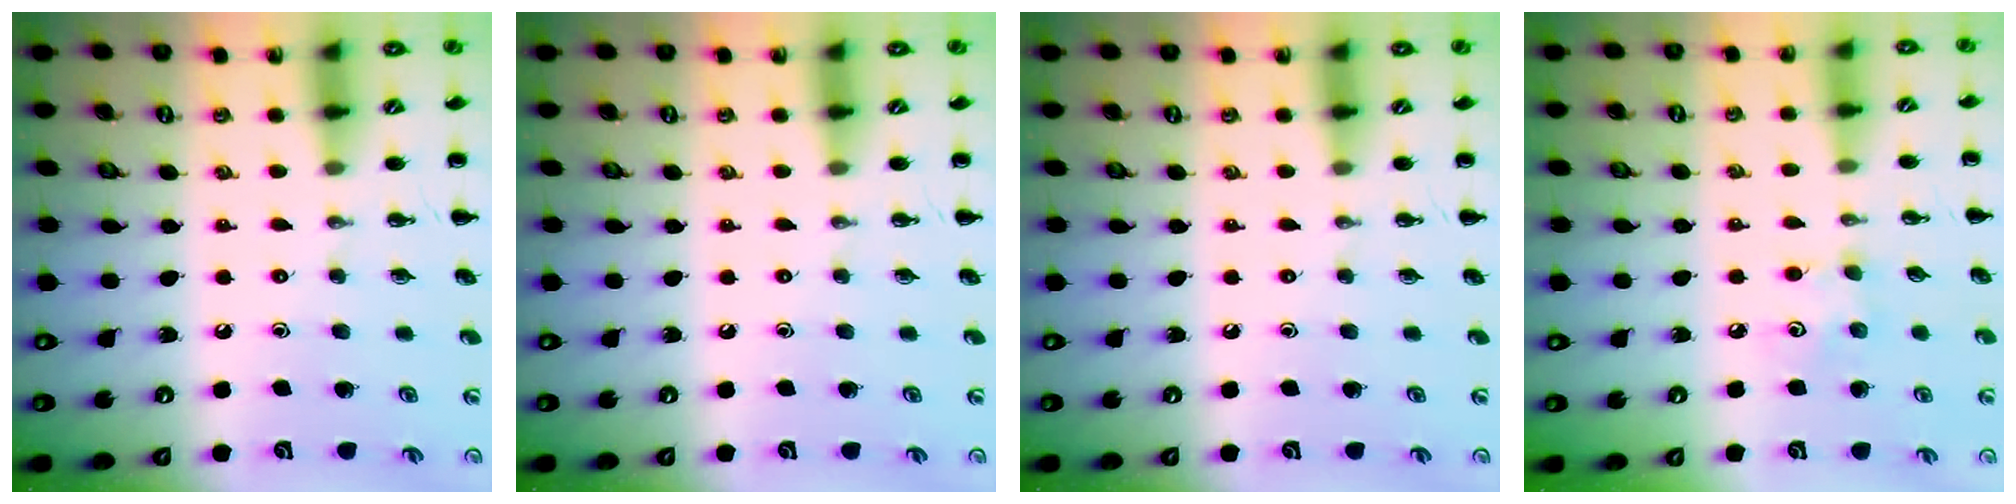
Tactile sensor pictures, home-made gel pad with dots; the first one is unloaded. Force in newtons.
{"total": 0.0}
{"total": 0.0}
{"total": 4.0, "press": 3.9, "slide": 1.1}